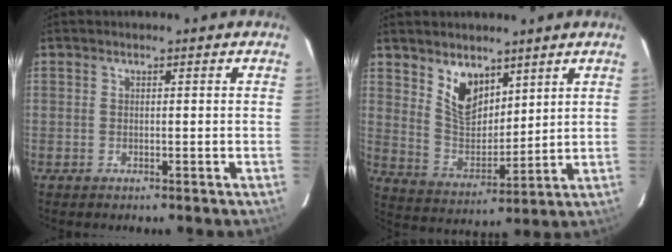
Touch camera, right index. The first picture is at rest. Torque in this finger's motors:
{"motor_torque": [0.59, 0.47, 0.22, 0.08]}